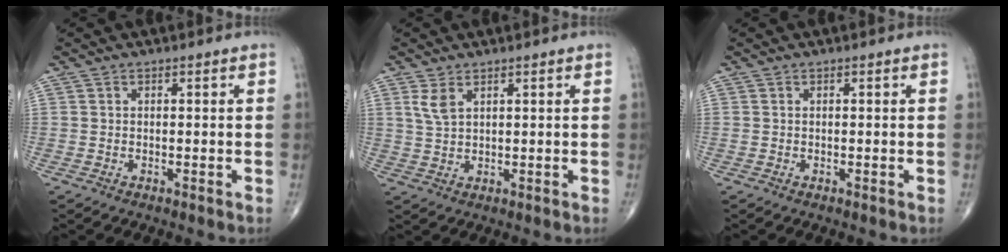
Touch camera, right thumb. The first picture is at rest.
{"total": 3.2, "force": [1.7, 1.4, 2.2], "torque": [-0.047, -0.003, 0.042]}
{"total": 0.0}